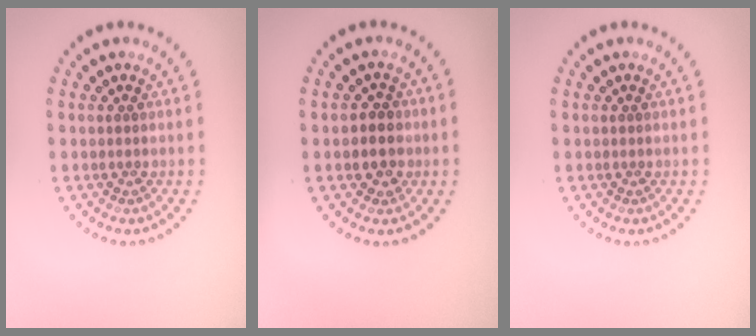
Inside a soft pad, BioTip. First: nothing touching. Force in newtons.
{"total": 2.6, "press": 2.5, "slide": 0.7}
{"total": 0.0}